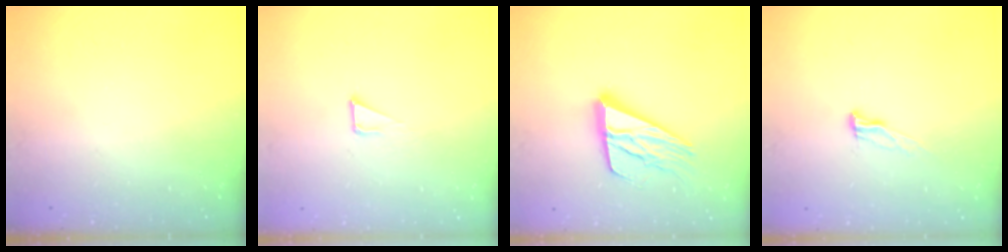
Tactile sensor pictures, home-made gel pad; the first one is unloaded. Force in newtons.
{"total": 2.8, "press": 2.8, "slide": 0.1}
{"total": 16.5, "press": 16.5, "slide": 1.6}
{"total": 6.9, "press": 6.9, "slide": 0.9}